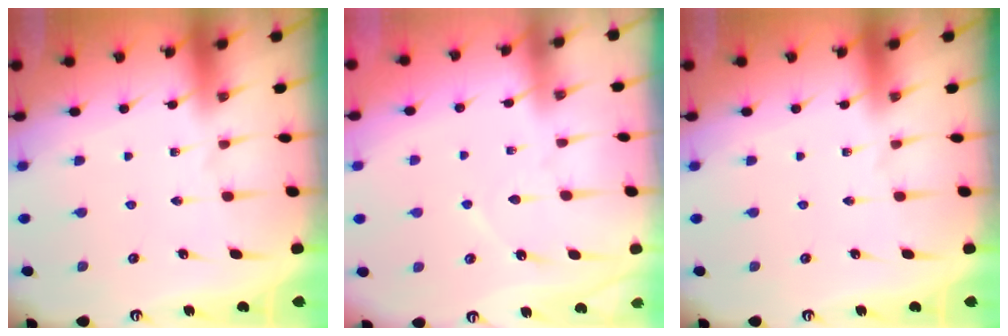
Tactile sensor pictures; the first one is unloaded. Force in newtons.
{"total": 4.0, "press": 4.0, "slide": 0.4}
{"total": 0.0}